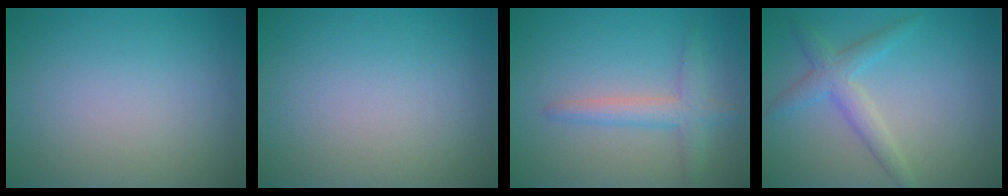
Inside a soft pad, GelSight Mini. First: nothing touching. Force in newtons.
{"total": 0.0}
{"total": 2.6, "press": 2.6, "slide": 0.2}
{"total": 3.0, "press": 3.0, "slide": 0.1}